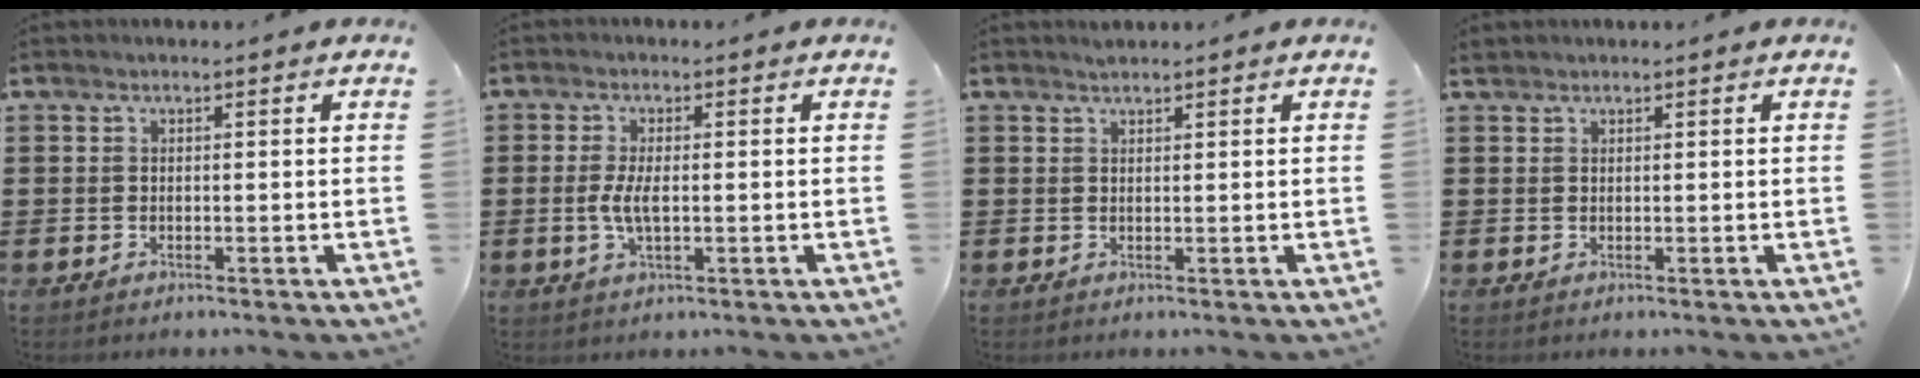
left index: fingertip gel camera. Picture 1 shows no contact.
{"total": 4.0, "force": [-0.3, 1.4, 3.7], "torque": [-0.088, -0.007, -0.012]}
{"total": 1.0, "force": [1.0, 0.1, 0.2], "torque": [-0.005, 0.000, 0.020]}
{"total": 0.6, "force": [0.5, 0.3, 0.1], "torque": [-0.004, 0.002, 0.011]}